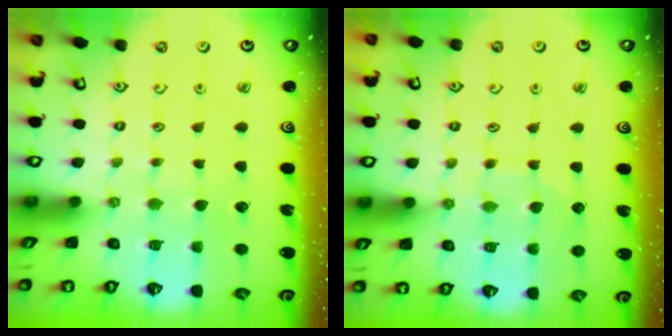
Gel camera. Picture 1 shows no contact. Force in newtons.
{"total": 7.6, "press": 7.6, "slide": 0.6}